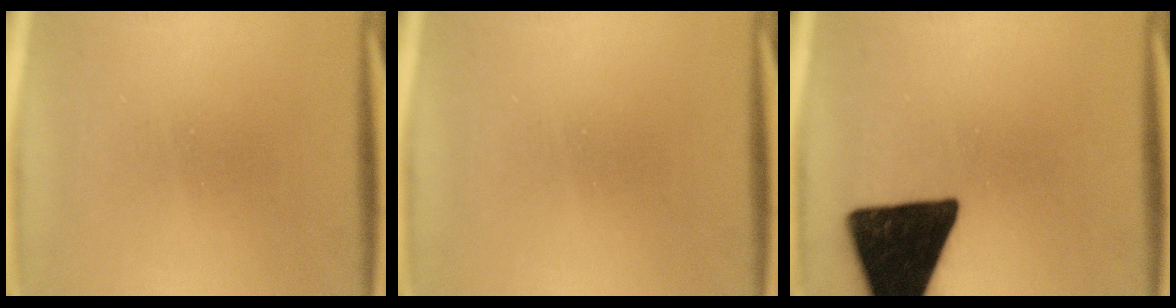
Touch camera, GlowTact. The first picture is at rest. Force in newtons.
{"total": 0.0}
{"total": 18.0}